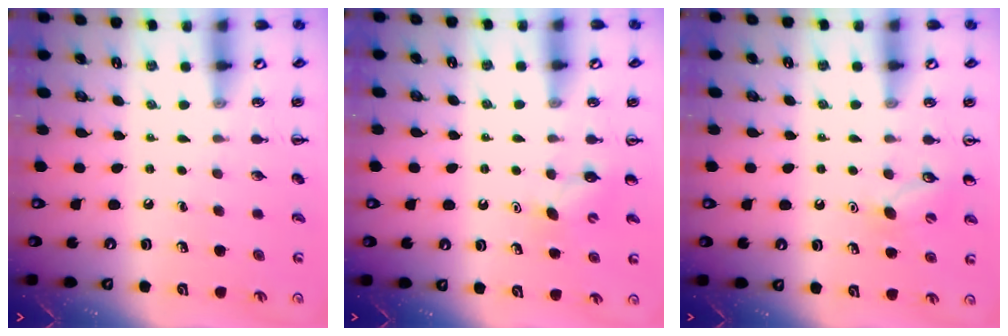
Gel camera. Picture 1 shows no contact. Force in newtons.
{"total": 4.0, "press": 3.9, "slide": 0.9}
{"total": 6.0, "press": 5.8, "slide": 1.5}